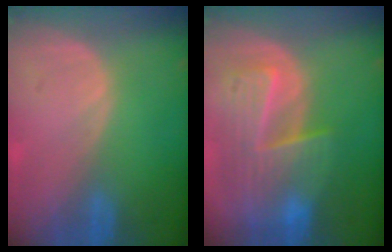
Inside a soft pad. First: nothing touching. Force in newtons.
{"total": 10.0, "press": 8.6, "slide": 5.0}